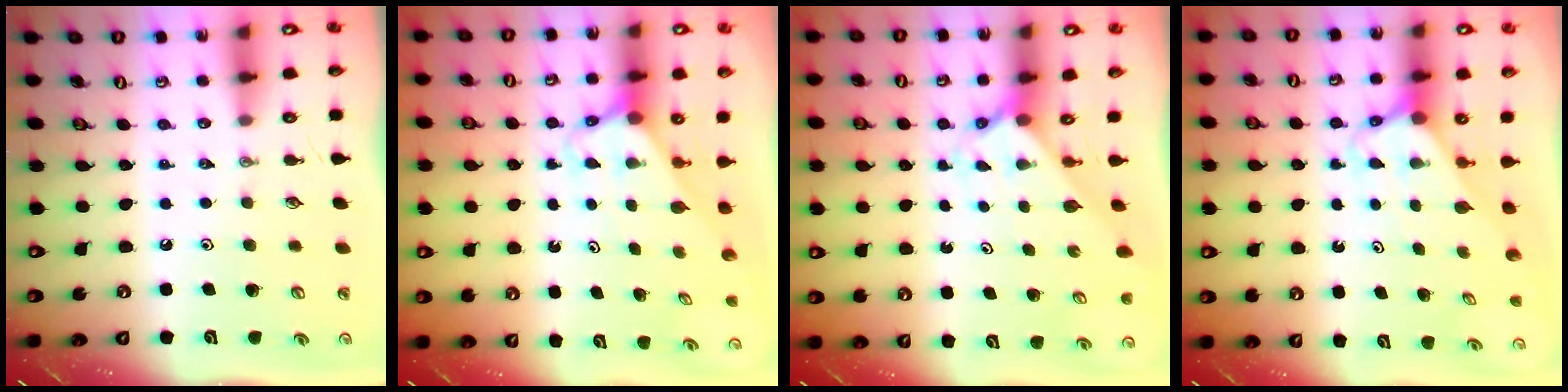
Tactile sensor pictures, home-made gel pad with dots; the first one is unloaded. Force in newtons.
{"total": 2.8, "press": 2.8, "slide": 0.1}
{"total": 1.8, "press": 1.7, "slide": 0.2}
{"total": 2.8, "press": 2.8, "slide": 0.2}